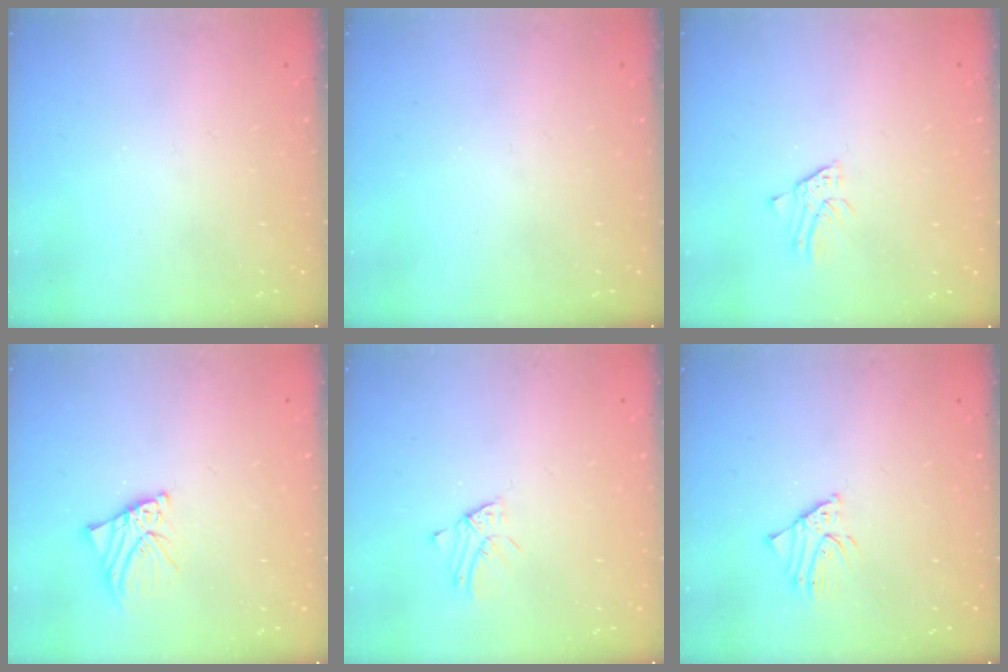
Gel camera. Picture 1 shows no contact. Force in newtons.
{"total": 0.0}
{"total": 1.5, "press": 1.5, "slide": 0.1}
{"total": 5.8, "press": 5.8, "slide": 0.7}
{"total": 2.1, "press": 2.1, "slide": 0.2}
{"total": 2.0, "press": 2.0, "slide": 0.1}